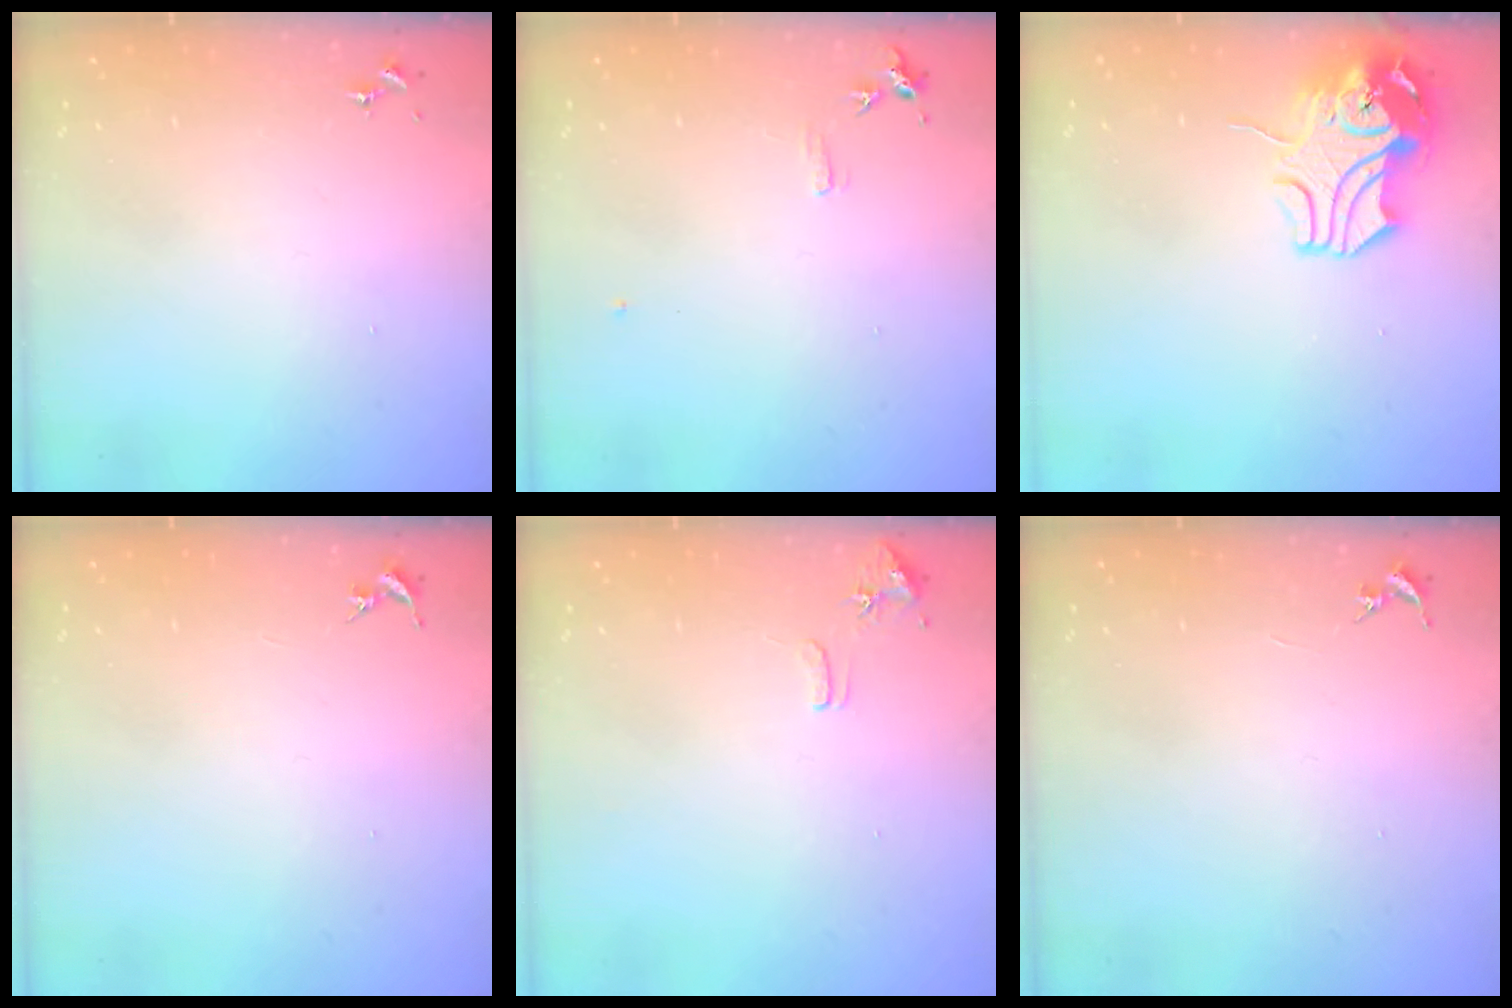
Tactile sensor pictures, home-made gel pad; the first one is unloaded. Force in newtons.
{"total": 5.6, "press": 5.5, "slide": 0.7}
{"total": 12.4, "press": 12.3, "slide": 2.0}
{"total": 0.0}
{"total": 8.1, "press": 8.1, "slide": 0.7}
{"total": 0.0}